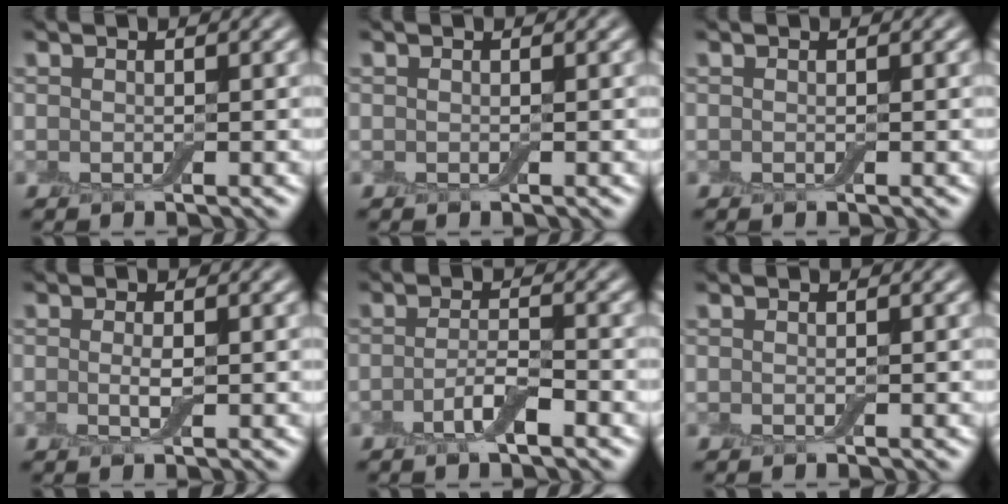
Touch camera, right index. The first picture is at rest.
{"total": 0.0}
{"total": 0.0}
{"total": 1.5, "force": [-0.1, 0.4, 1.4], "torque": [-0.030, -0.004, -0.004]}
{"total": 2.7, "force": [-1.3, 0.7, 2.2], "torque": [-0.043, 0.005, -0.031]}
{"total": 0.0}